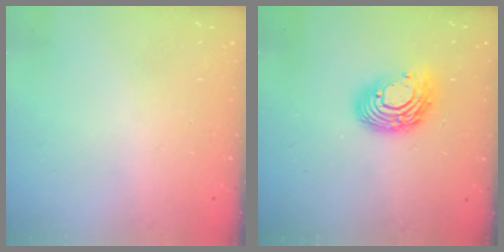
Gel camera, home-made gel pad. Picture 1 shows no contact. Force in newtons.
{"total": 12.4, "press": 12.4, "slide": 1.0}